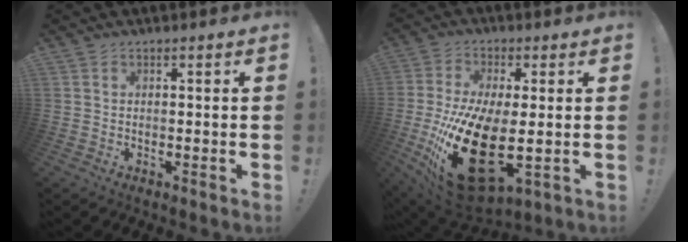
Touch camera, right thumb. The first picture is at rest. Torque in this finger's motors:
{"motor_torque": [0.83, 0.80, 2.33, -0.44, 0.34]}